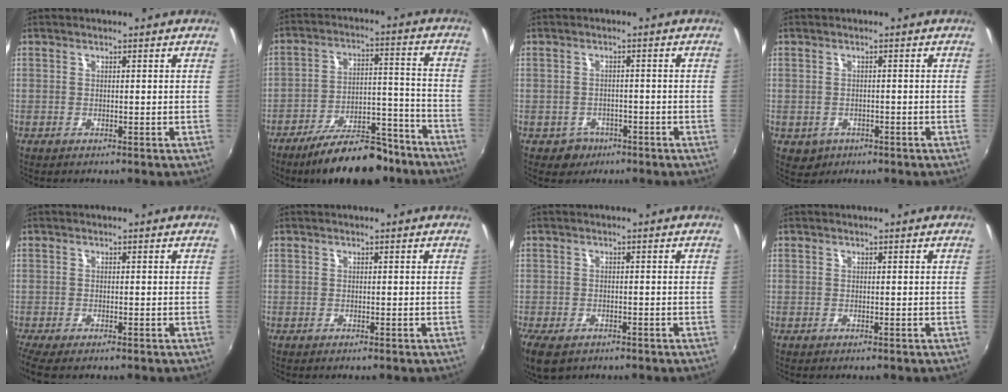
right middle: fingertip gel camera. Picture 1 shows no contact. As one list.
[{"total": 16.4, "force": [-13.2, 5.7, 7.8], "torque": [-0.130, 0.019, -0.185]}, {"total": 3.6, "force": [-2.0, 2.9, 0.5], "torque": [-0.022, 0.003, -0.025]}, {"total": 3.2, "force": [-1.0, 2.8, 1.2], "torque": [-0.030, -0.005, -0.007]}, {"total": 3.8, "force": [-2.9, 0.2, 2.5], "torque": [-0.054, -0.023, -0.051]}, {"total": 0.0}, {"total": 6.5, "force": [-4.2, 3.3, 3.8], "torque": [-0.092, -0.028, -0.073]}, {"total": 0.0}]